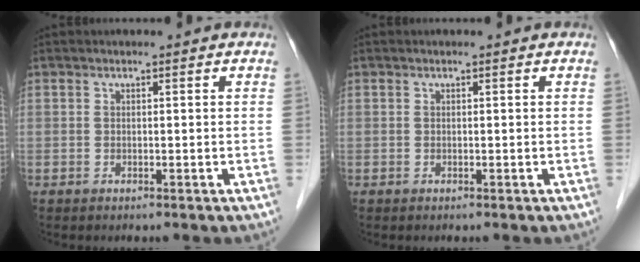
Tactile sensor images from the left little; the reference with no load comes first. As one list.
[{"total": 0.0}]